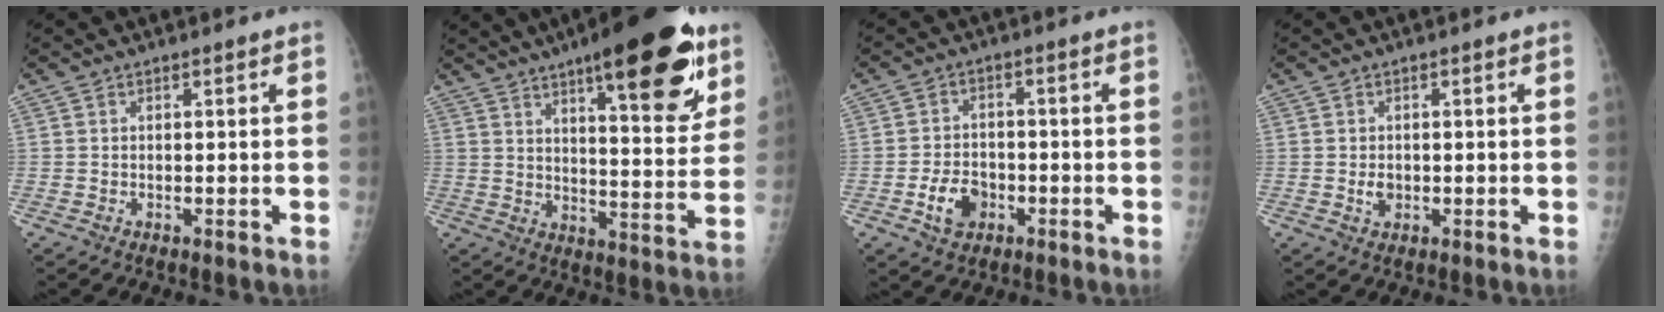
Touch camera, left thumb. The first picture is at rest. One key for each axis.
{"total": 22.1, "fx": 12.7, "fy": 6.4, "fz": 16.9, "tx": -0.209, "ty": -0.051, "tz": 0.184}
{"total": 6.4, "fx": -2.6, "fy": 4.6, "fz": 3.6, "tx": -0.047, "ty": 0.017, "tz": -0.043}
{"total": 2.2, "fx": -0.3, "fy": 1.7, "fz": 1.4, "tx": -0.014, "ty": 0.002, "tz": -0.002}